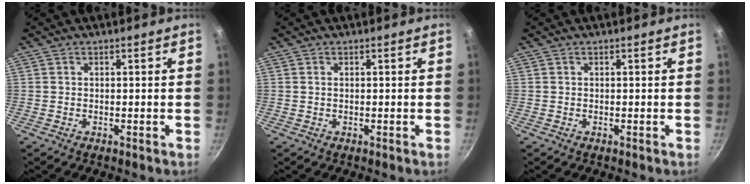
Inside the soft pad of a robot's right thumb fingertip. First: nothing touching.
{"total": 0.5, "force": [0.1, 0.3, 0.4], "torque": [-0.008, 0.001, 0.001]}
{"total": 0.0}